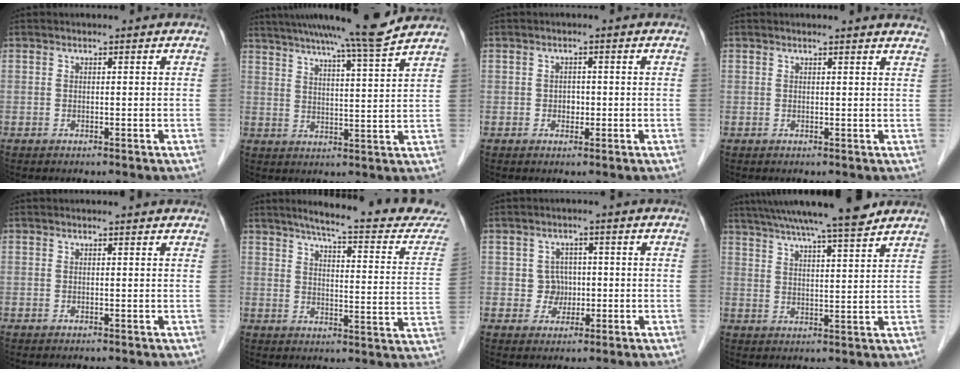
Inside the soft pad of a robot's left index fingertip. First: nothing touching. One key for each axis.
{"total": 12.5, "fx": 11.1, "fy": -1.3, "fz": 5.6, "tx": -0.096, "ty": -0.006, "tz": 0.157}
{"total": 1.4, "fx": -0.3, "fy": 1.1, "fz": 0.8, "tx": -0.012, "ty": 0.003, "tz": -0.003}
{"total": 6.2, "fx": 6.0, "fy": 0.4, "fz": 1.6, "tx": -0.011, "ty": -0.001, "tz": 0.043}
{"total": 2.0, "fx": 1.9, "fy": 0.1, "fz": 0.5, "tx": -0.015, "ty": 0.007, "tz": 0.016}
{"total": 20.1, "fx": 18.1, "fy": 1.0, "fz": 8.6, "tx": -0.109, "ty": -0.057, "tz": 0.215}
{"total": 3.1, "fx": -0.2, "fy": 3.1, "fz": 0.5, "tx": -0.002, "ty": 0.008, "tz": 0.000}
{"total": 16.0, "fx": 13.7, "fy": 0.4, "fz": 8.1, "tx": -0.139, "ty": 0.023, "tz": 0.202}